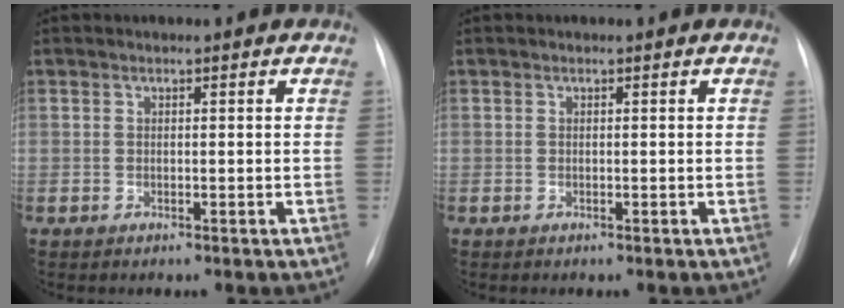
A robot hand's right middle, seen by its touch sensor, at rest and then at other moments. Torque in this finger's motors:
{"motor_torque": [0.19, -0.25, 0.02, 0.00]}